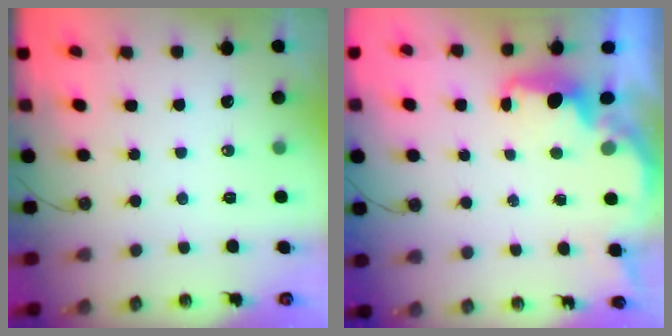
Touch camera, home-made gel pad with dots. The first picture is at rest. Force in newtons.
{"total": 2.2, "press": 2.0, "slide": 0.8}